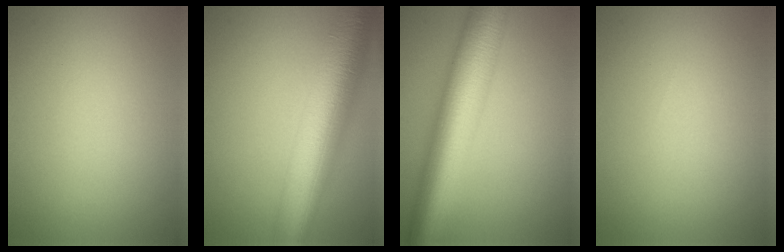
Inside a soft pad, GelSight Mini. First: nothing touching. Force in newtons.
{"total": 11.8, "press": 11.7, "slide": 0.4}
{"total": 11.3, "press": 11.3, "slide": 0.1}
{"total": 0.0}